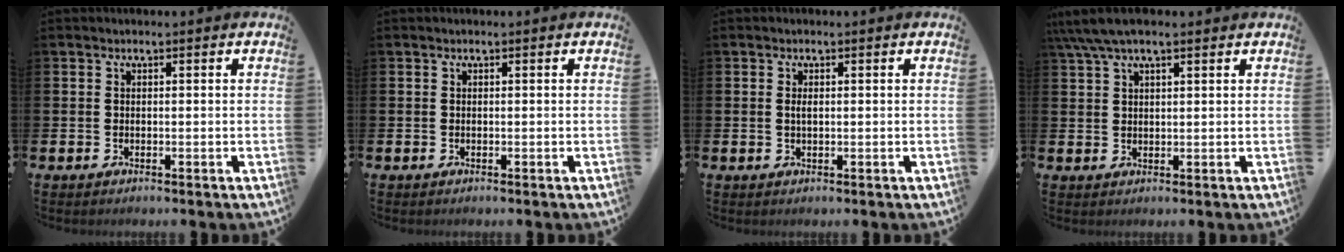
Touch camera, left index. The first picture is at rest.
{"total": 0.0}
{"total": 1.0, "force": [0.2, 0.4, 0.9], "torque": [-0.017, 0.003, 0.002]}
{"total": 4.7, "force": [3.4, 1.3, 2.9], "torque": [-0.071, 0.004, 0.063]}